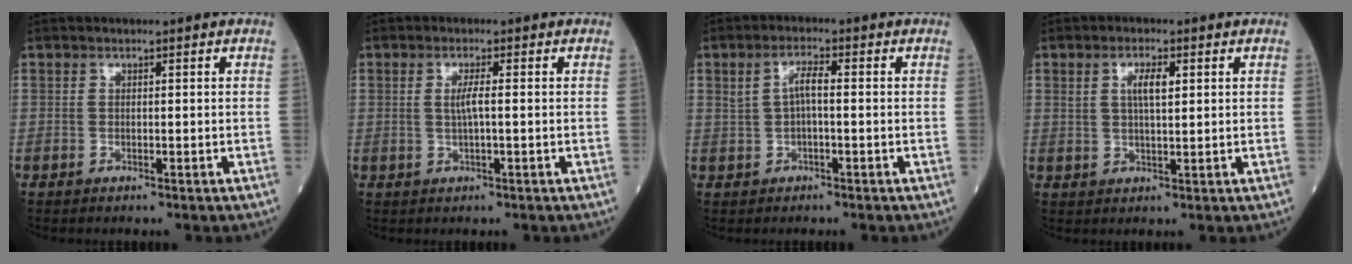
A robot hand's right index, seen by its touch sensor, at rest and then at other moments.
{"total": 2.4, "force": [0.1, 0.0, 2.4], "torque": [-0.048, 0.000, 0.002]}
{"total": 3.6, "force": [0.6, 1.1, 3.4], "torque": [-0.071, 0.017, 0.013]}
{"total": 4.1, "force": [1.4, 1.1, 3.7], "torque": [-0.070, 0.004, 0.026]}